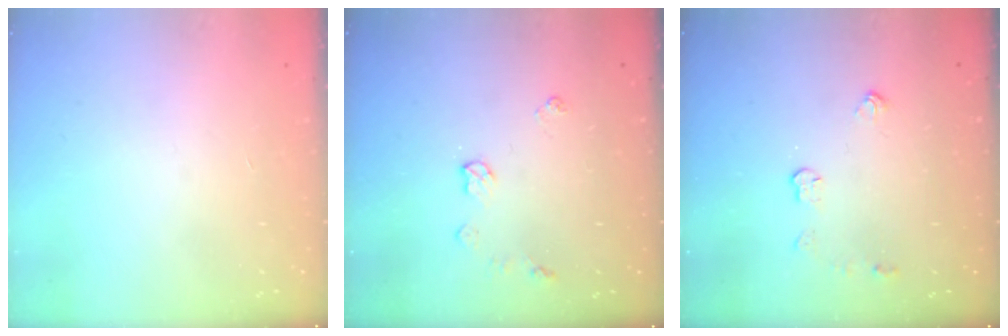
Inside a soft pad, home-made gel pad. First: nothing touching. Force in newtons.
{"total": 6.5, "press": 6.5, "slide": 0.3}
{"total": 4.4, "press": 4.3, "slide": 0.5}